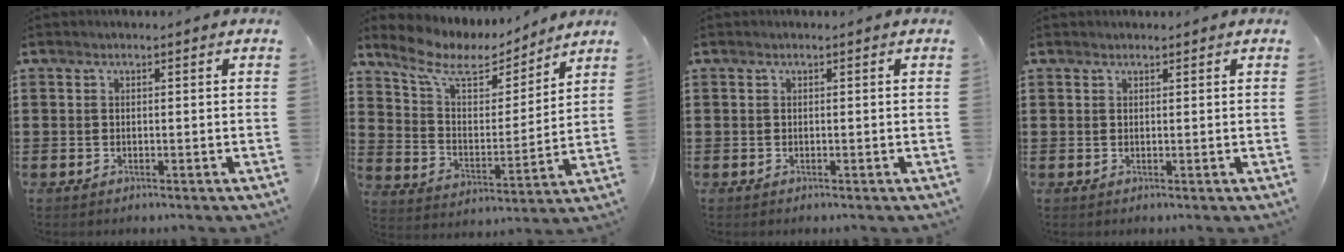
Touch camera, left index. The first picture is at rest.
{"total": 8.7, "force": [6.9, 3.2, 4.3], "torque": [-0.115, -0.030, 0.119]}
{"total": 0.0}
{"total": 0.5, "force": [0.5, 0.1, 0.0], "torque": [-0.002, 0.000, 0.011]}